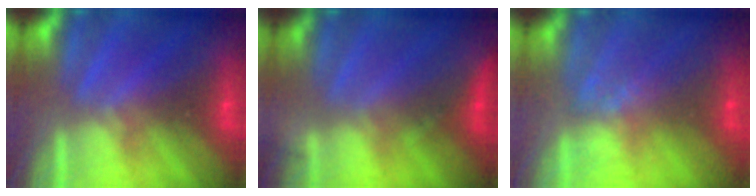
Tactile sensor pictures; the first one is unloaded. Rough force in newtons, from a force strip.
{"total": 2.7}
{"total": 3.6}